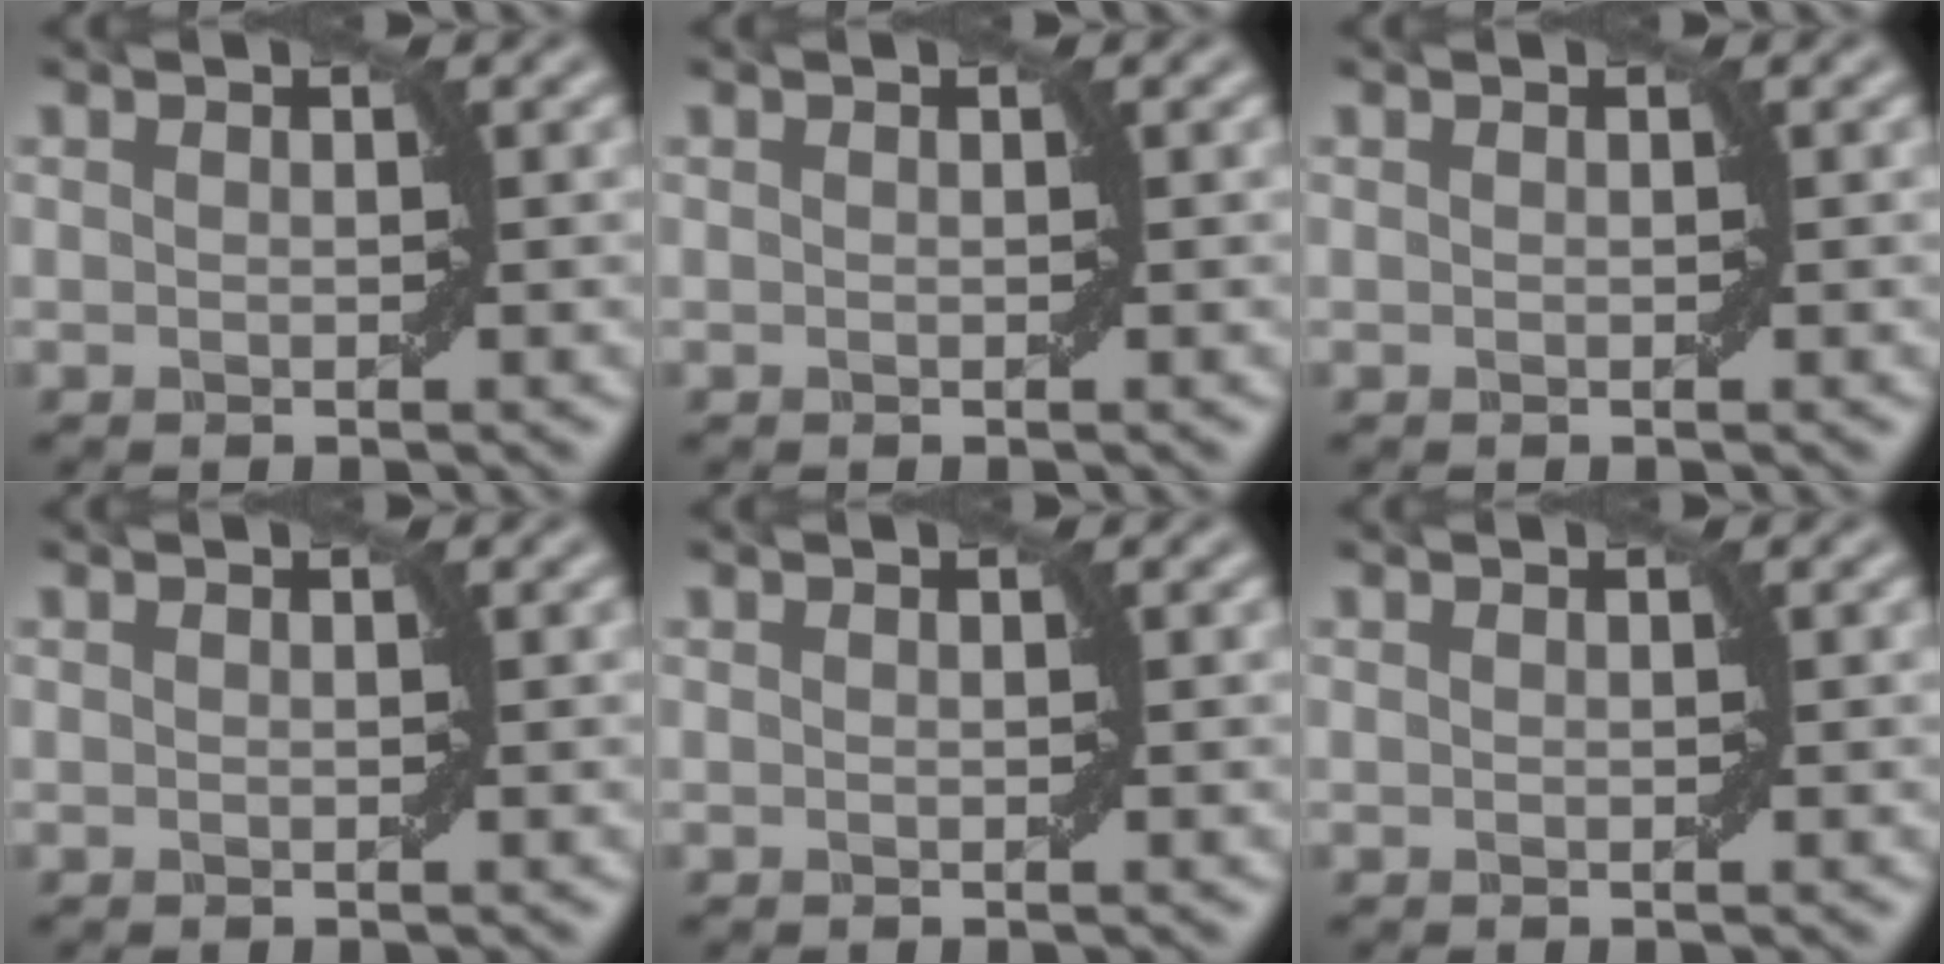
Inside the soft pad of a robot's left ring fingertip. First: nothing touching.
{"total": 0.0}
{"total": 0.0}
{"total": 0.0}
{"total": 0.0}
{"total": 0.0}